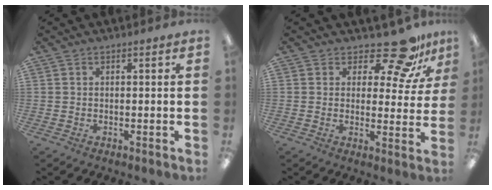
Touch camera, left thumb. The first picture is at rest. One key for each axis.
{"total": 12.3, "fx": 9.5, "fy": 4.6, "fz": 6.3, "tx": -0.084, "ty": -0.066, "tz": 0.166}